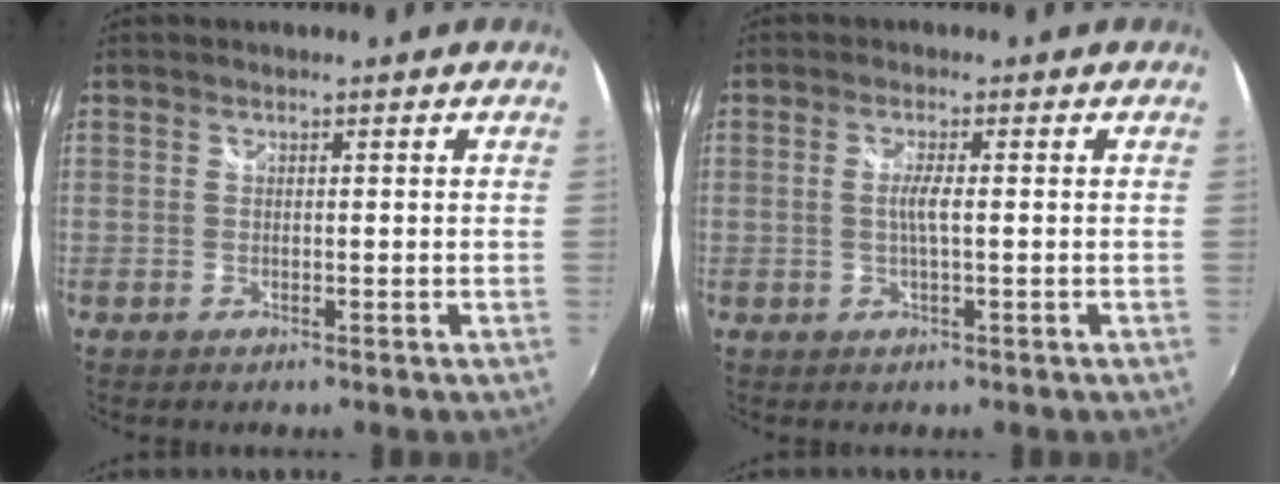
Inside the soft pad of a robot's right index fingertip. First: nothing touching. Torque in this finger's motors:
{"motor_torque": [0.34, 0.01, 0.32, 0.07]}